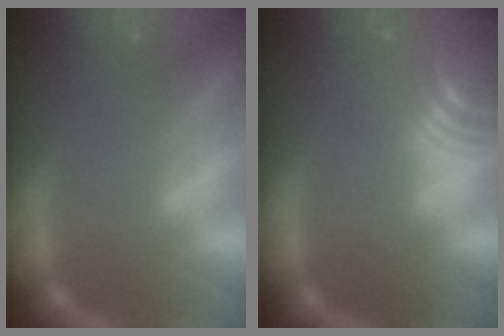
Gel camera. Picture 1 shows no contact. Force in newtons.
{"total": 9.1}